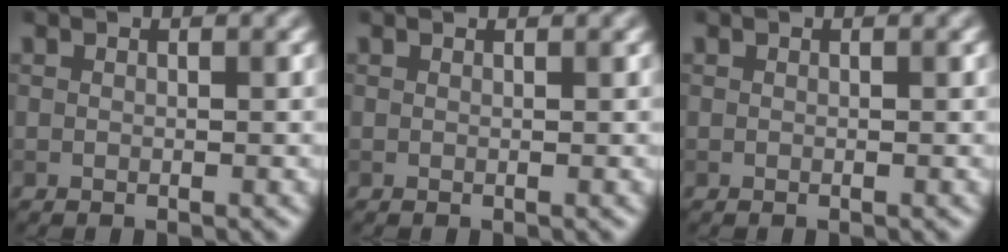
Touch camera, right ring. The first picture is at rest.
{"total": 0.7, "force": [0.7, 0.0, 0.1], "torque": [-0.004, -0.003, 0.005]}
{"total": 0.0}